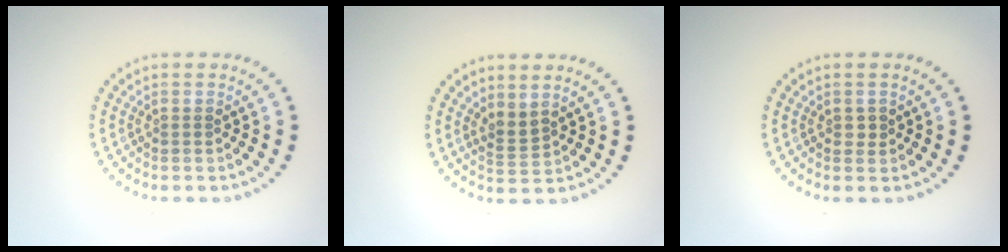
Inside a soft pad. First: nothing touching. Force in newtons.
{"total": 1.8, "press": 1.4, "slide": 1.2}
{"total": 0.7, "press": 0.7, "slide": 0.1}